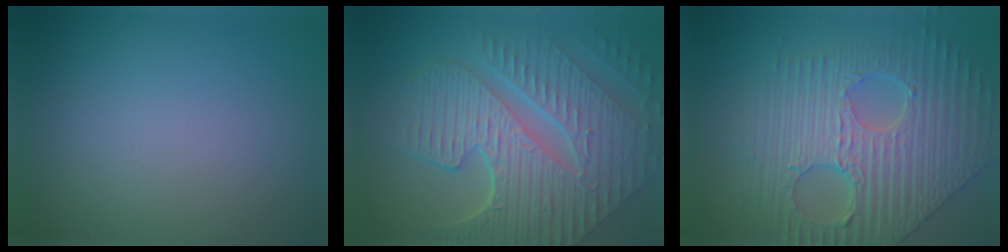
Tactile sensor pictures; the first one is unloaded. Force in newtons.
{"total": 10.2, "press": 6.9, "slide": 7.4}
{"total": 9.6, "press": 6.9, "slide": 6.7}